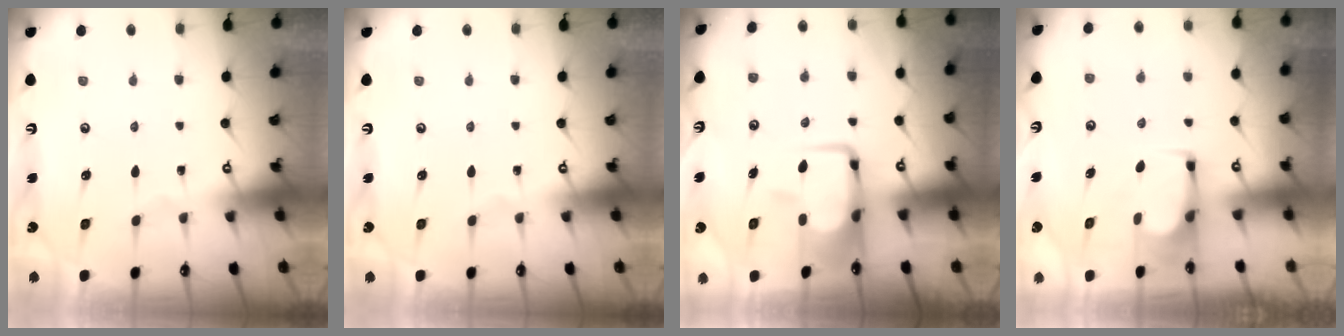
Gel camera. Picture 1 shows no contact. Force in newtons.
{"total": 0.0}
{"total": 8.2, "press": 8.0, "slide": 1.5}
{"total": 2.5, "press": 2.4, "slide": 0.4}